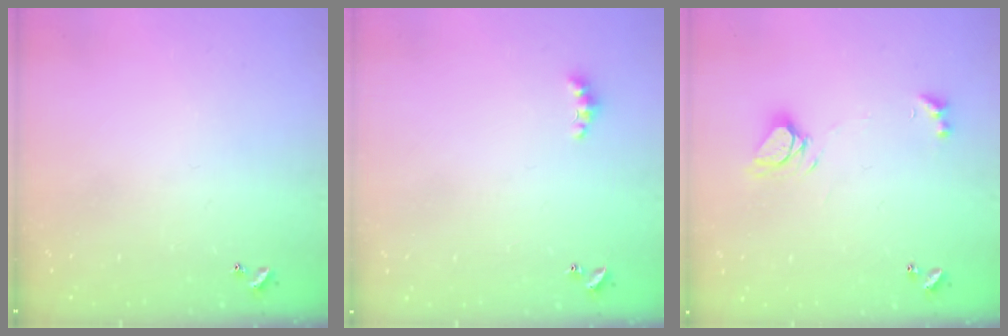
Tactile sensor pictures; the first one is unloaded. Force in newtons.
{"total": 2.8, "press": 2.8, "slide": 0.6}
{"total": 7.2, "press": 7.2, "slide": 0.7}